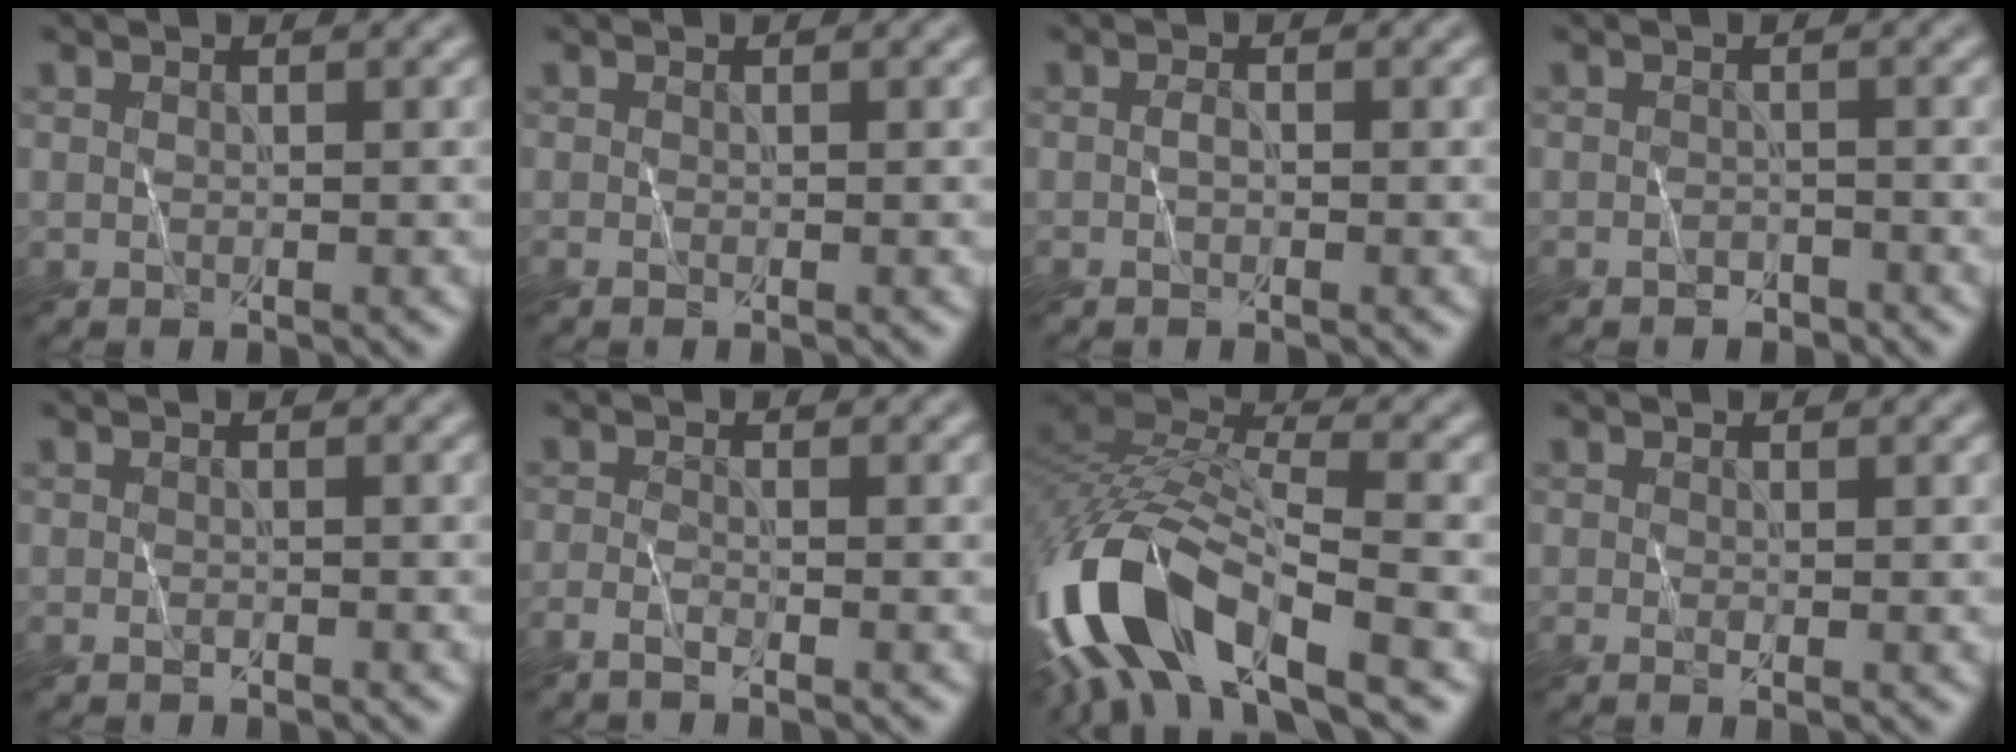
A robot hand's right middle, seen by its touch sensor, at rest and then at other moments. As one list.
[{"total": 0.0}, {"total": 0.7, "force": [-0.3, 0.1, 0.6], "torque": [-0.014, 0.002, -0.008]}, {"total": 1.2, "force": [-1.1, 0.4, 0.2], "torque": [-0.005, 0.002, -0.020]}, {"total": 0.6, "force": [-0.6, 0.0, 0.2], "torque": [-0.003, 0.002, -0.011]}, {"total": 1.8, "force": [-1.3, 0.3, 1.2], "torque": [-0.021, -0.003, -0.034]}, {"total": 13.4, "force": [-6.7, 5.9, 10.0], "torque": [-0.206, 0.001, -0.126]}, {"total": 0.6, "force": [-0.1, 0.0, 0.6], "torque": [-0.011, -0.002, -0.002]}]